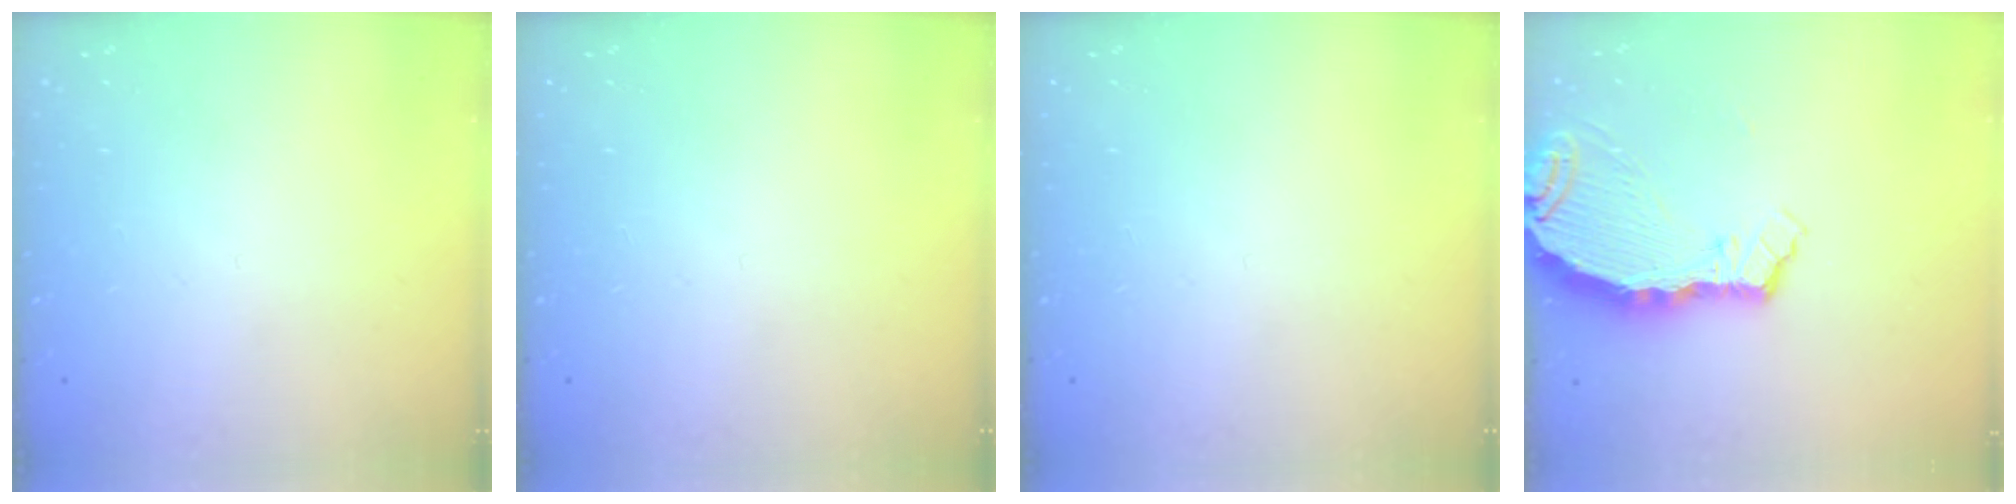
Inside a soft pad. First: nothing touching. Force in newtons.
{"total": 0.0}
{"total": 0.0}
{"total": 6.4, "press": 6.4, "slide": 0.7}